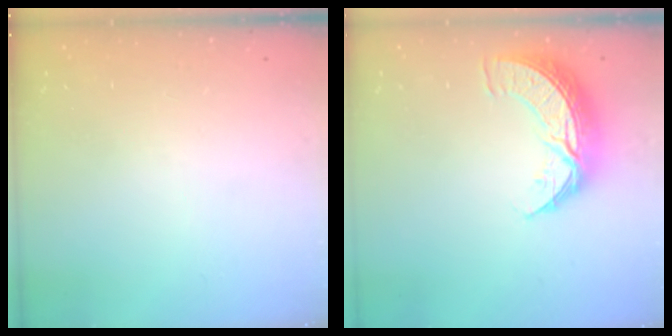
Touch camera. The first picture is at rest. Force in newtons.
{"total": 10.3, "press": 10.2, "slide": 0.7}